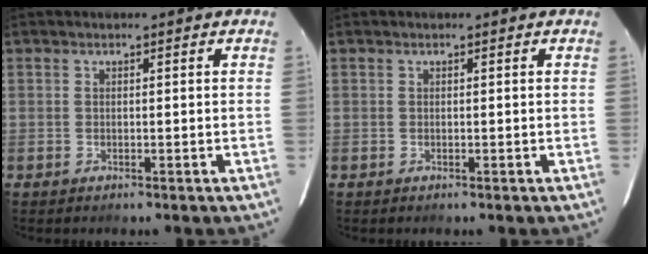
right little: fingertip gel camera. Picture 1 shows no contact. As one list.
[{"total": 0.0}]